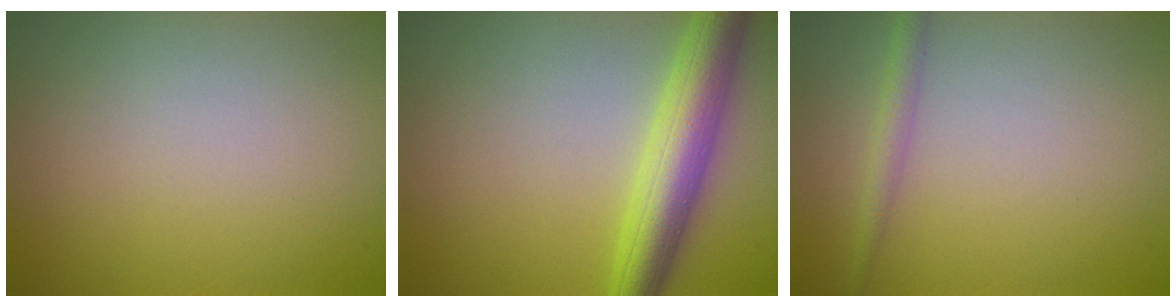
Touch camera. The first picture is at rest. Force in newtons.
{"total": 6.2, "press": 6.2, "slide": 0.3}
{"total": 1.7, "press": 1.7, "slide": 0.1}